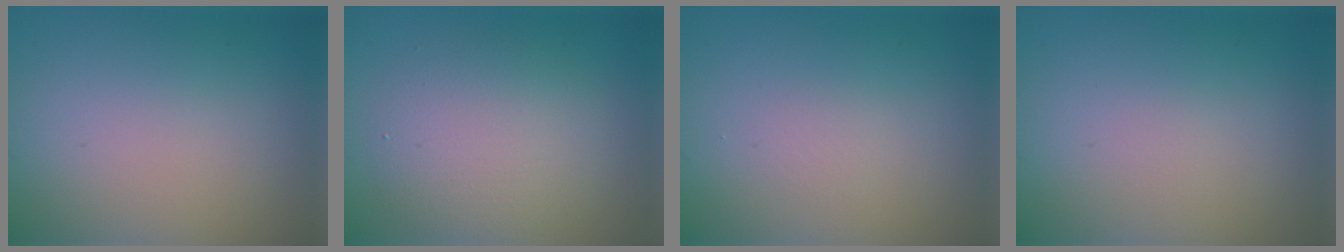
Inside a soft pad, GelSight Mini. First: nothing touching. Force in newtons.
{"total": 4.6, "press": 4.6, "slide": 0.1}
{"total": 0.6, "press": 0.6, "slide": 0.0}
{"total": 0.0}